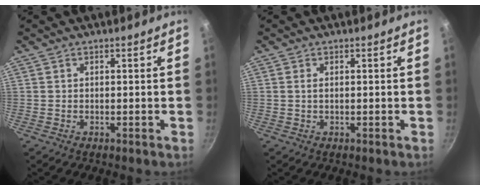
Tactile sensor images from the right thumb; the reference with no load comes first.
{"total": 1.0, "force": [0.2, 0.4, 0.8], "torque": [-0.016, 0.001, 0.002]}